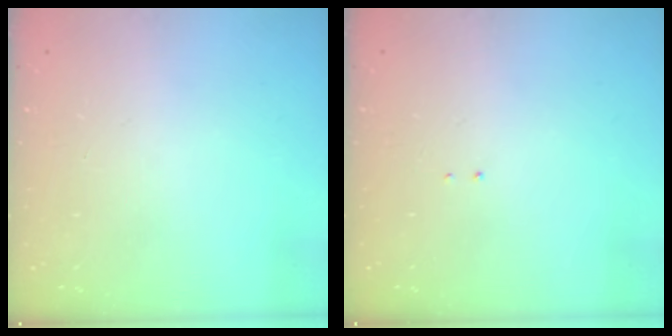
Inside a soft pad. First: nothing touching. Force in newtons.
{"total": 1.3, "press": 1.2, "slide": 0.6}